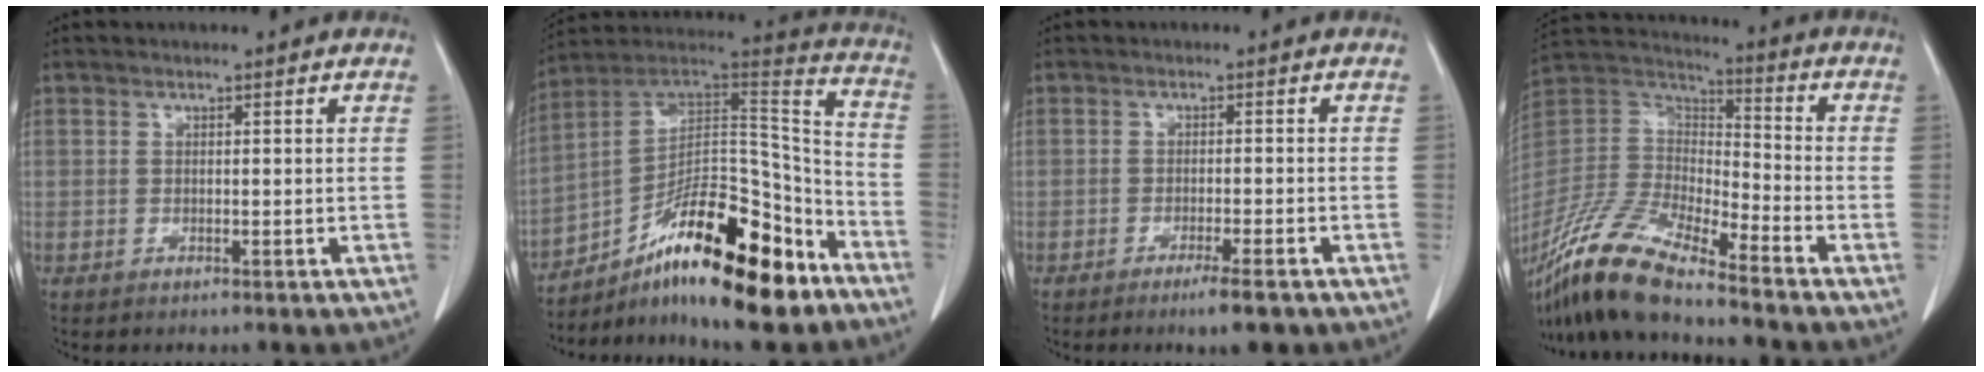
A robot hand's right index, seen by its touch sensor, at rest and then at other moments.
{"total": 22.1, "force": [-13.6, 5.6, 16.4], "torque": [-0.236, 0.032, -0.217]}
{"total": 4.1, "force": [-2.8, 0.2, 2.9], "torque": [-0.040, -0.007, -0.041]}
{"total": 16.2, "force": [-13.1, 2.7, 9.1], "torque": [-0.189, -0.005, -0.253]}